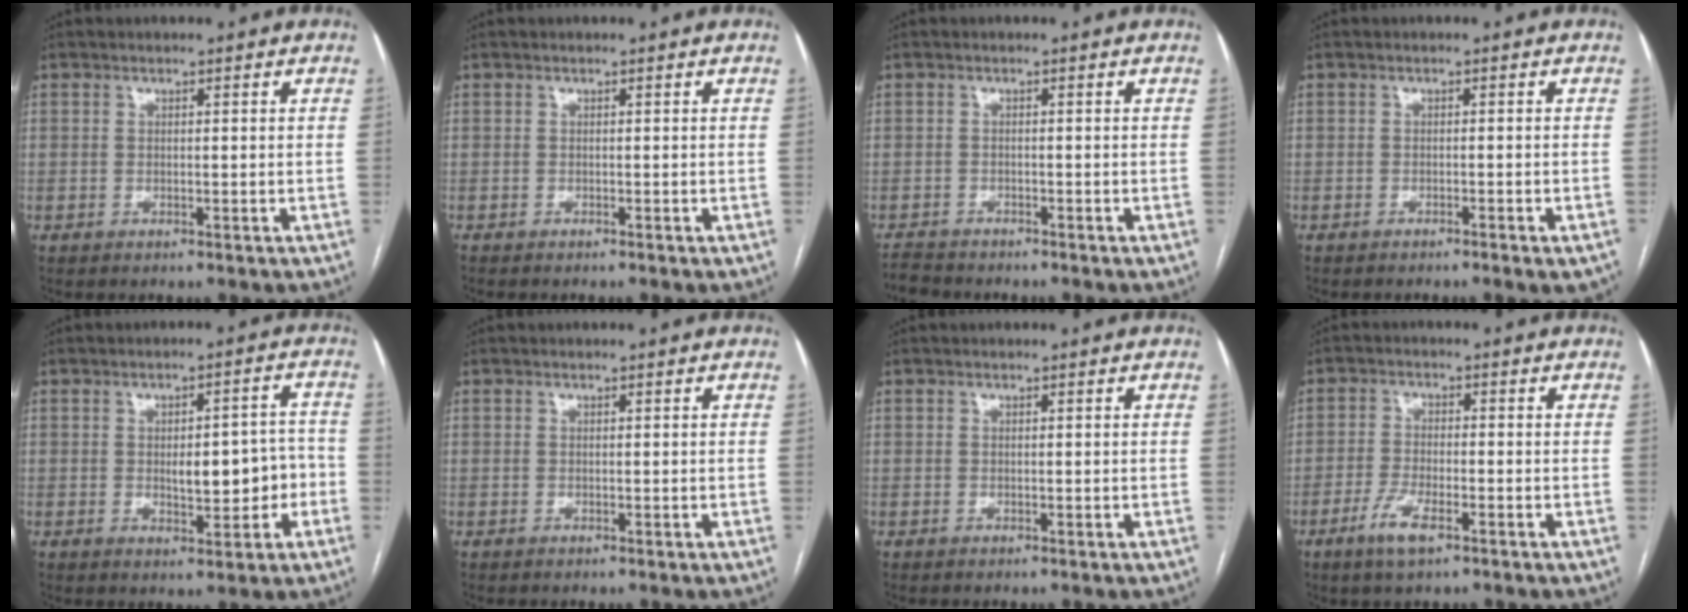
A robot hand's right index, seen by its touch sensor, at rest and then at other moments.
{"total": 0.0}
{"total": 2.3, "force": [-2.2, 0.2, -0.4], "torque": [0.007, -0.012, -0.039]}
{"total": 2.7, "force": [-1.9, 0.3, 1.9], "torque": [-0.018, 0.001, -0.021]}
{"total": 6.8, "force": [-1.3, 2.8, 6.1], "torque": [-0.081, 0.021, -0.006]}
{"total": 0.0}
{"total": 0.0}
{"total": 4.8, "force": [-2.8, 1.3, 3.7], "torque": [-0.080, -0.004, -0.052]}